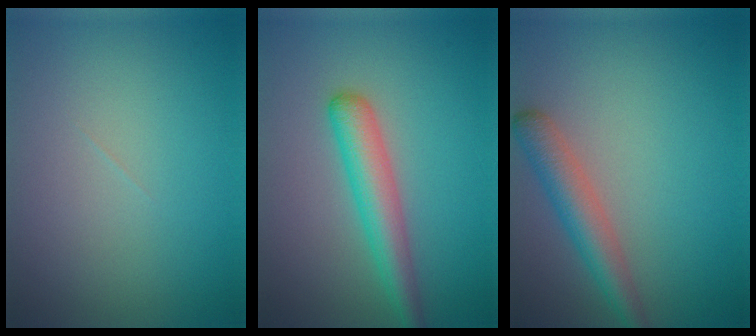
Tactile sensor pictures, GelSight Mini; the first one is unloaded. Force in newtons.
{"total": 3.9, "press": 3.9, "slide": 0.1}
{"total": 3.8, "press": 3.8, "slide": 0.2}